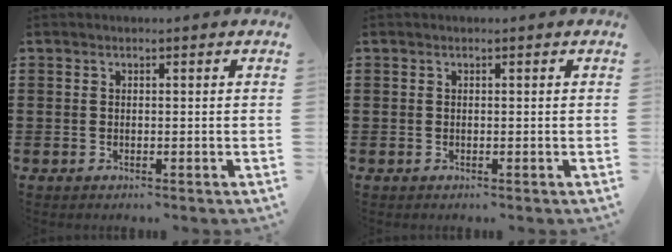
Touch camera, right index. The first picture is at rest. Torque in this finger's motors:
{"motor_torque": [0.00, 0.00, 0.00, 0.00]}